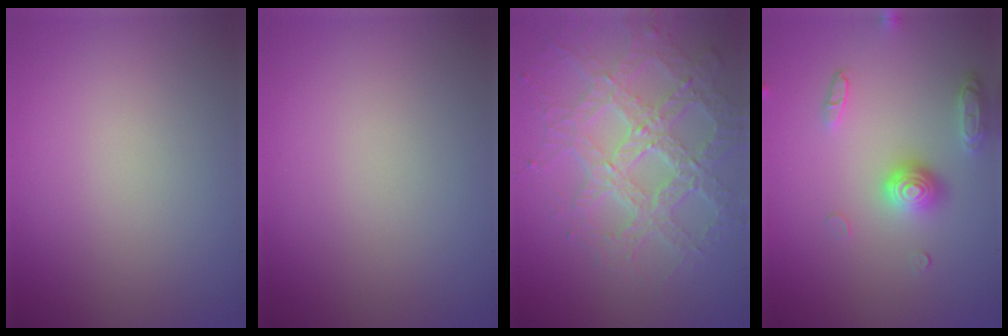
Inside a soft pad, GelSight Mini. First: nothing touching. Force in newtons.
{"total": 0.0}
{"total": 7.4, "press": 5.5, "slide": 5.0}
{"total": 3.6, "press": 2.9, "slide": 2.2}